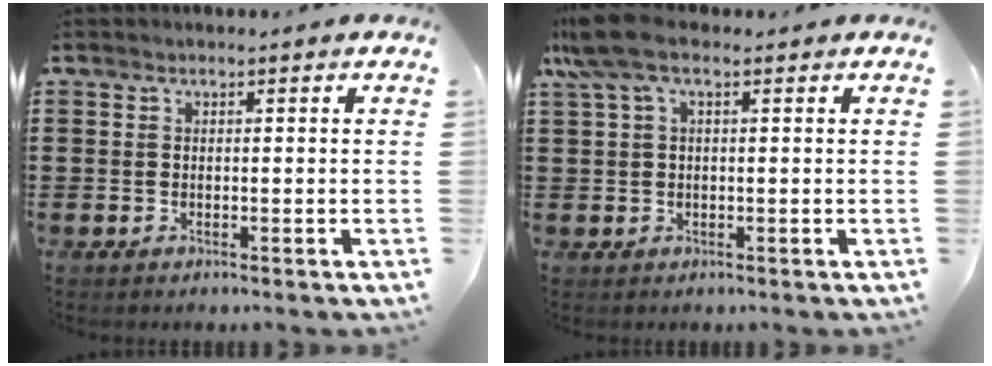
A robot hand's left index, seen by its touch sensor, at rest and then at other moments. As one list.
[{"total": 6.1, "force": [2.8, 1.8, 5.2], "torque": [-0.125, 0.003, 0.046]}]